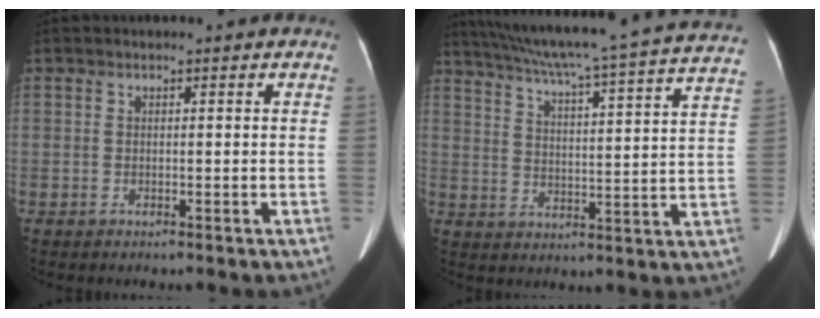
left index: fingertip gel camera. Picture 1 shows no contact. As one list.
[{"total": 27.8, "force": [24.5, 0.1, 13.1], "torque": [-0.218, -0.037, 0.314]}]